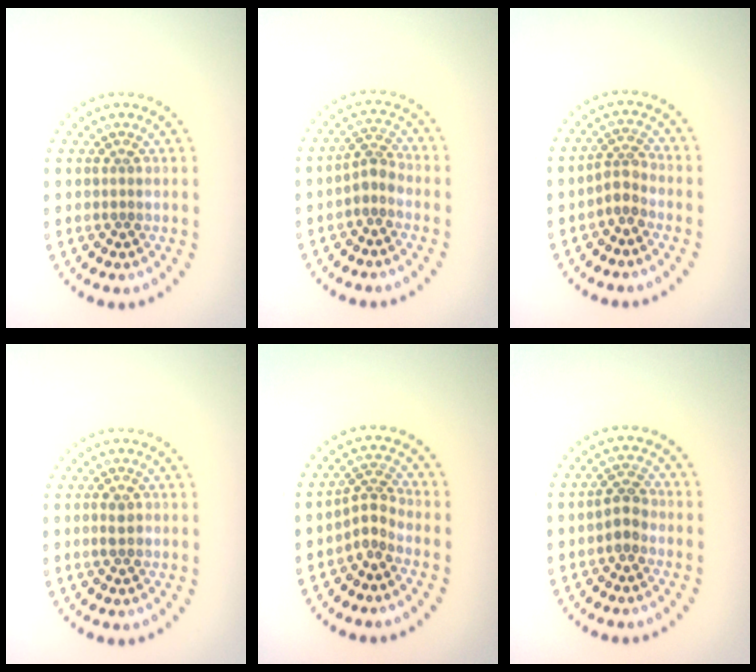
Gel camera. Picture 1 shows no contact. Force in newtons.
{"total": 2.0, "press": 1.6, "slide": 1.3}
{"total": 1.9, "press": 1.4, "slide": 1.3}
{"total": 1.2, "press": 1.2, "slide": 0.2}
{"total": 2.4, "press": 1.6, "slide": 1.8}
{"total": 2.2, "press": 2.1, "slide": 0.6}